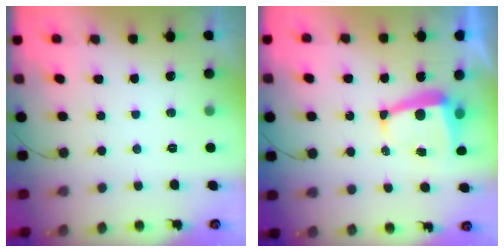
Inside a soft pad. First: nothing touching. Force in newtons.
{"total": 6.6, "press": 6.6, "slide": 0.3}